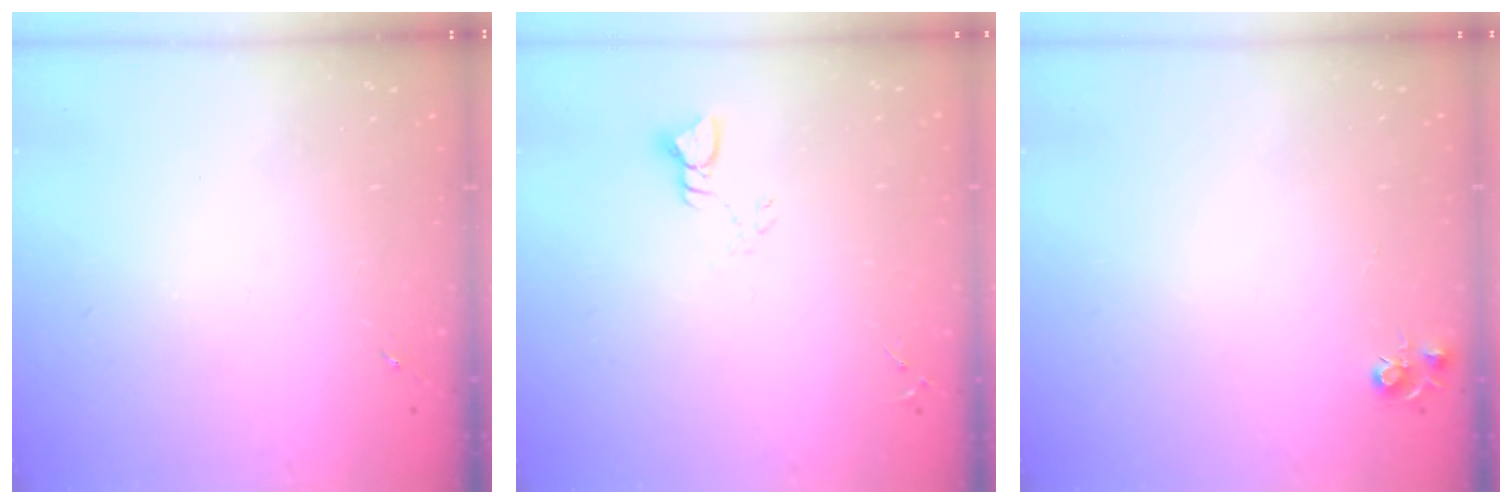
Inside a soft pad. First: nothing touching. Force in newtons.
{"total": 2.8, "press": 2.8, "slide": 0.2}
{"total": 5.1, "press": 5.0, "slide": 0.5}